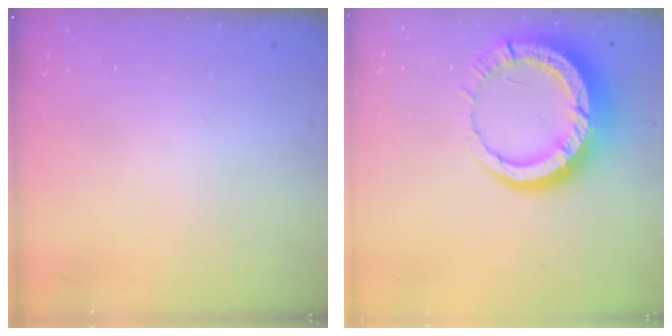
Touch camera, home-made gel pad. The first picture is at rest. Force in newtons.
{"total": 13.8, "press": 13.7, "slide": 1.3}